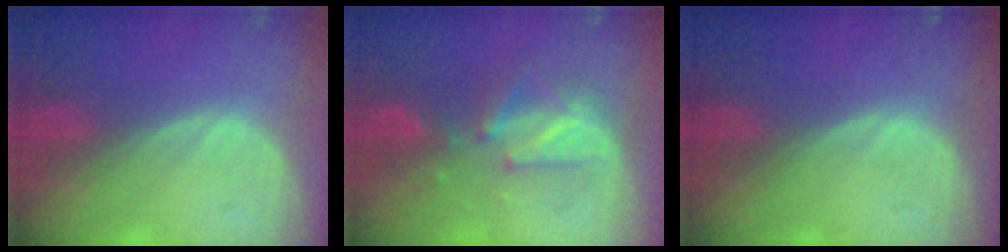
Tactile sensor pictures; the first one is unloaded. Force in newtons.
{"total": 5.7, "press": 5.7, "slide": 0.6}
{"total": 0.0}